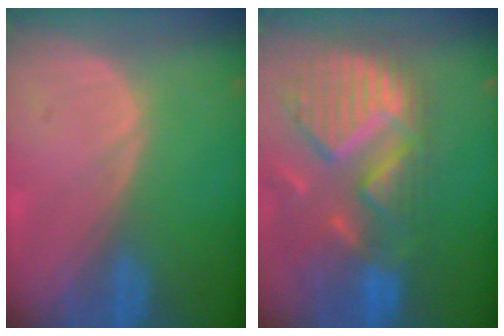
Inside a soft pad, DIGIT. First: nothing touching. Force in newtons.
{"total": 13.0, "press": 11.0, "slide": 7.0}